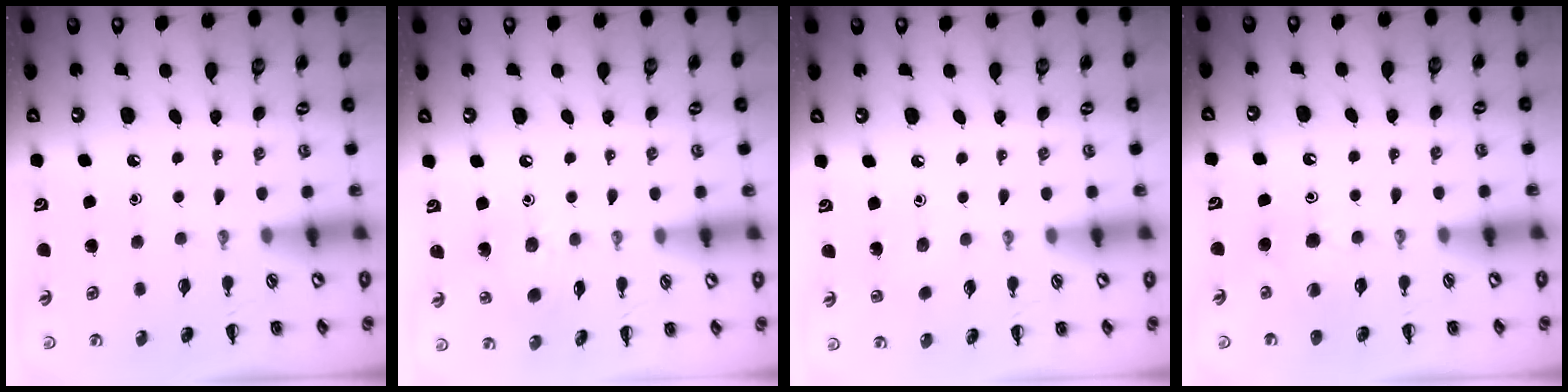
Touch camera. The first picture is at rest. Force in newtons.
{"total": 7.6, "press": 7.6, "slide": 0.7}
{"total": 5.3, "press": 5.1, "slide": 1.3}
{"total": 6.2, "press": 6.1, "slide": 1.5}